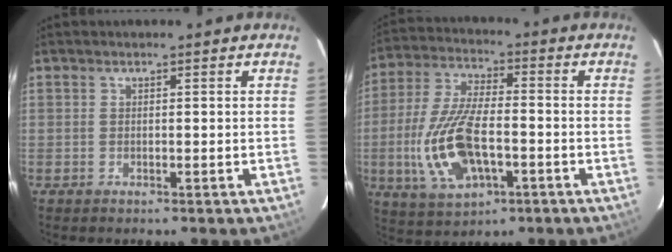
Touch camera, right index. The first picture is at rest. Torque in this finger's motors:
{"motor_torque": [1.93, -0.13, 0.44, 0.13]}